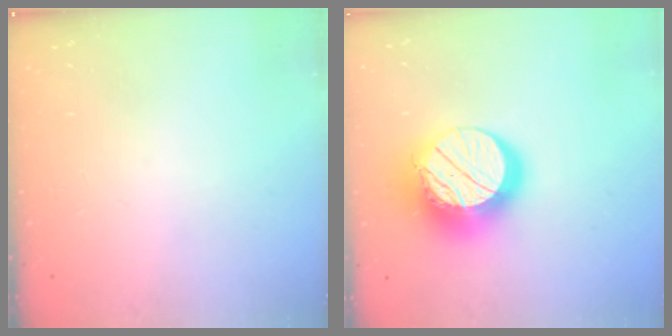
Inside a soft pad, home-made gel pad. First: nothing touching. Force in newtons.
{"total": 18.4, "press": 18.3, "slide": 1.5}